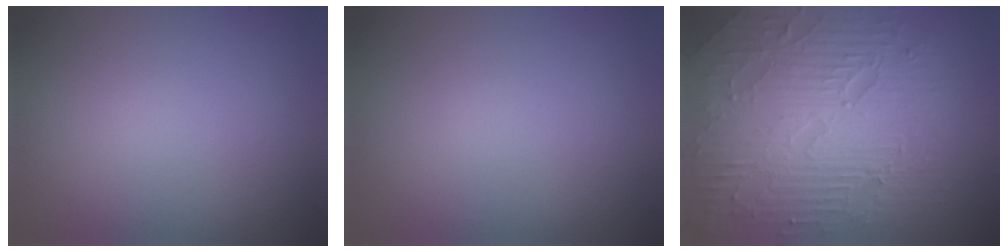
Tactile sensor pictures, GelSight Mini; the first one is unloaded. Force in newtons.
{"total": 0.0}
{"total": 10.2, "press": 6.6, "slide": 7.7}